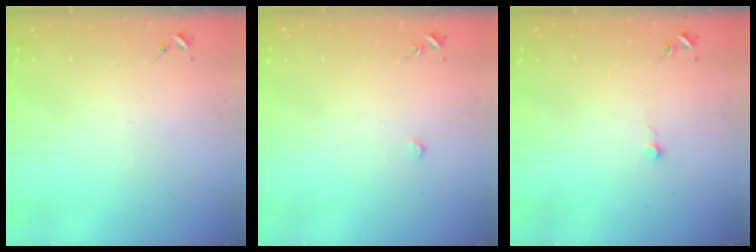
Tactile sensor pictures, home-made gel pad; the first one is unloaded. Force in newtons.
{"total": 2.7, "press": 2.6, "slide": 0.3}
{"total": 2.6, "press": 2.6, "slide": 0.2}